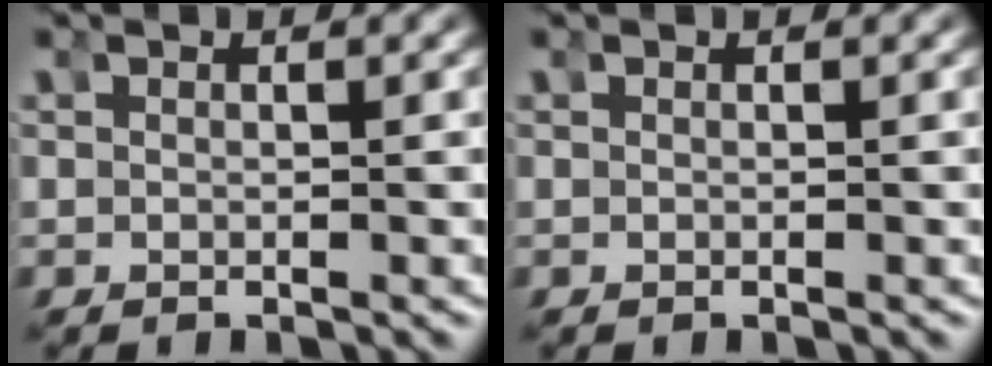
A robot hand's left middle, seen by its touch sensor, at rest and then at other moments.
{"total": 0.0}